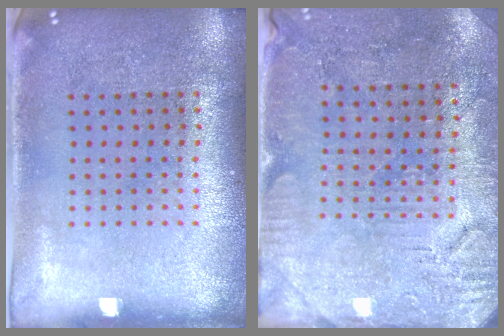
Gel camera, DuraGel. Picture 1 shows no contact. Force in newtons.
{"total": 3.0, "press": 2.8, "slide": 0.9}